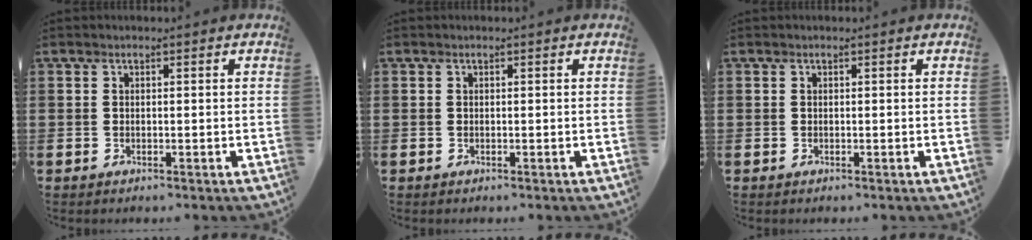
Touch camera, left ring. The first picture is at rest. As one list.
[{"total": 0.0}, {"total": 0.0}]